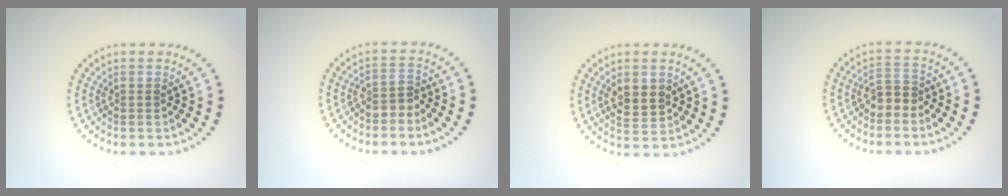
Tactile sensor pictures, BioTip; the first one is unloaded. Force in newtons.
{"total": 1.6, "press": 1.3, "slide": 1.0}
{"total": 3.0, "press": 3.0, "slide": 0.1}
{"total": 2.0, "press": 1.8, "slide": 0.9}